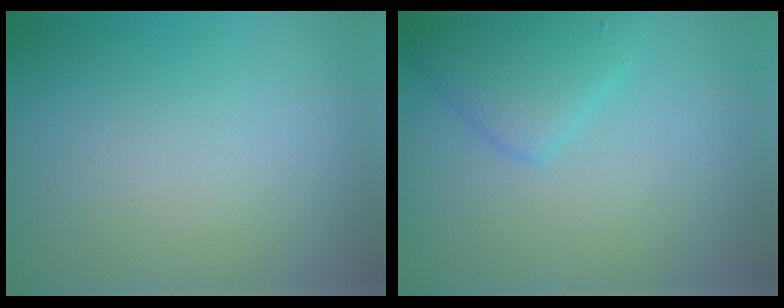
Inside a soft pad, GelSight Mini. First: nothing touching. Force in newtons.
{"total": 2.8, "press": 2.8, "slide": 0.2}